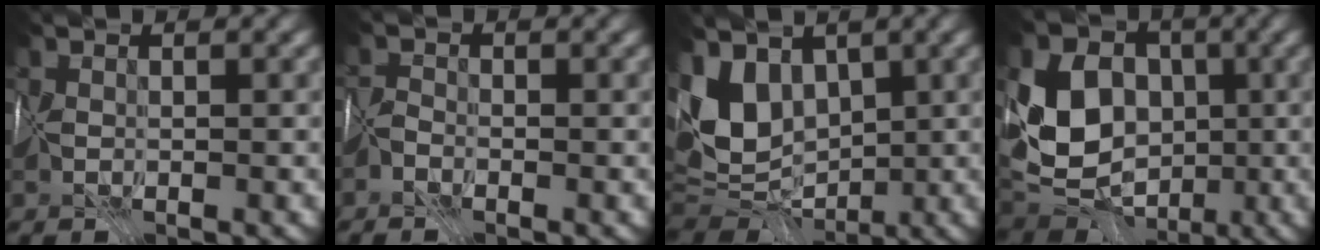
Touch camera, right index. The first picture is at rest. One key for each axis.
{"total": 1.3, "fx": -0.7, "fy": -0.7, "fz": -0.8, "tx": 0.009, "ty": 0.010, "tz": -0.023}
{"total": 6.5, "fx": 2.3, "fy": 4.6, "fz": 4.0, "tx": -0.091, "ty": -0.002, "tz": 0.039}
{"total": 8.0, "fx": 0.6, "fy": 6.6, "fz": 4.5, "tx": -0.093, "ty": -0.004, "tz": 0.003}